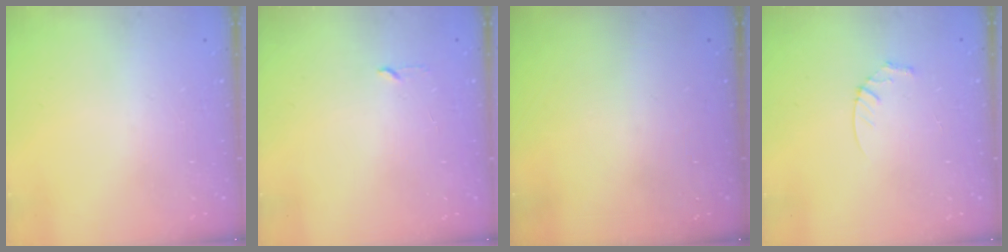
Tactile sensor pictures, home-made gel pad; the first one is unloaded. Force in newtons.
{"total": 2.3, "press": 2.2, "slide": 0.3}
{"total": 0.0}
{"total": 3.5, "press": 3.5, "slide": 0.3}